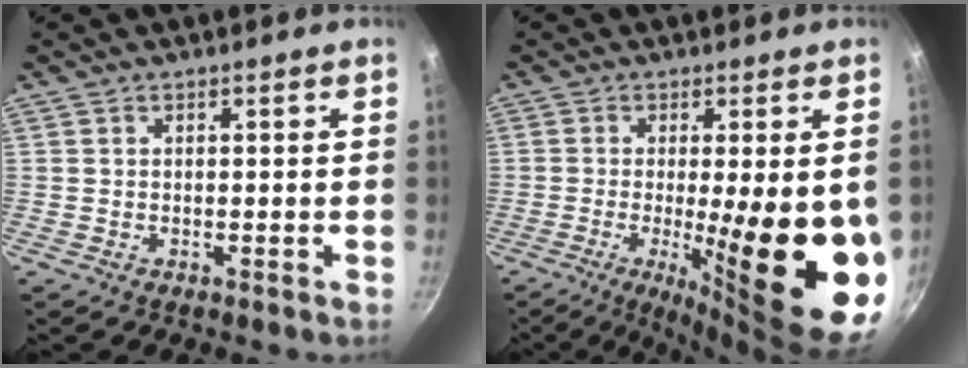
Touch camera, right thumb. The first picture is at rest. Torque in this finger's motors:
{"motor_torque": [-0.30, 1.88, 0.48, -0.11, 0.50]}